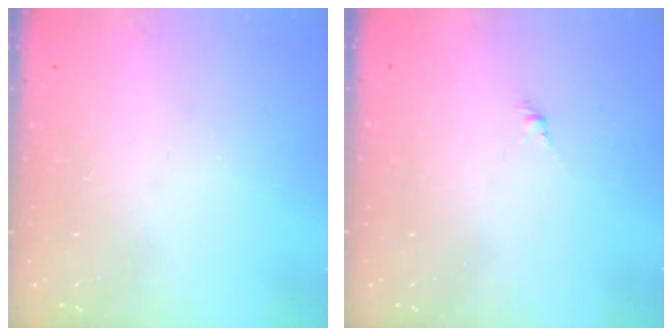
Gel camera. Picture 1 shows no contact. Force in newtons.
{"total": 1.6, "press": 1.5, "slide": 0.5}